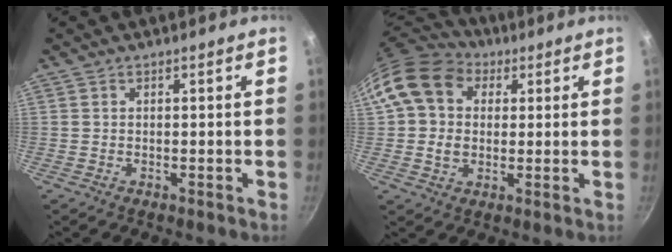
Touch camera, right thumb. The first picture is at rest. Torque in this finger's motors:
{"motor_torque": [-0.97, 1.60, 1.15, 0.13, 0.21]}